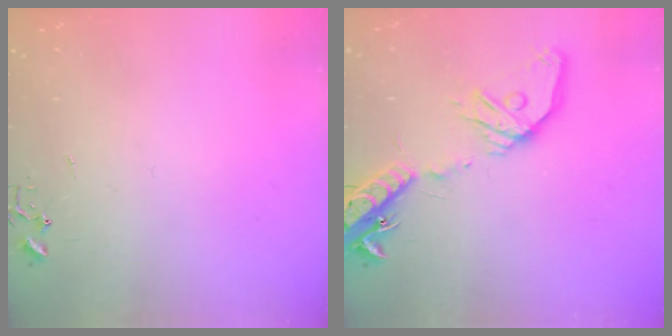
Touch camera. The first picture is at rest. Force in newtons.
{"total": 20.1, "press": 19.7, "slide": 3.9}